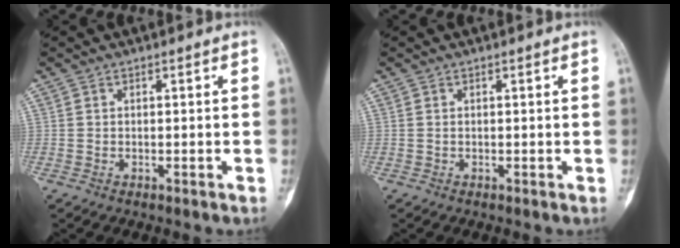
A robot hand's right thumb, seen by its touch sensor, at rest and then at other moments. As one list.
[{"total": 0.0}]